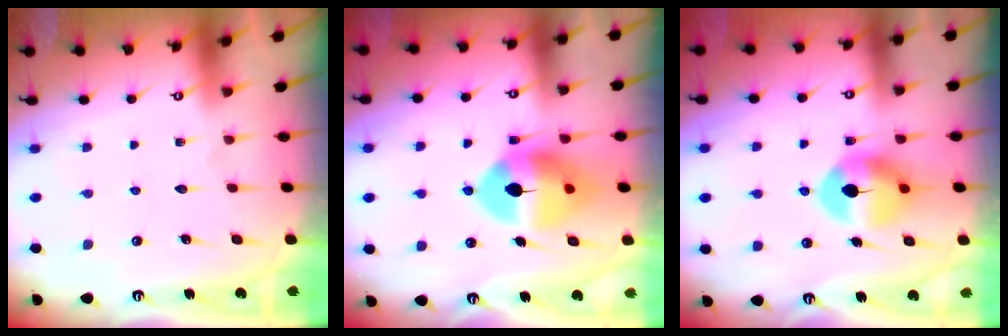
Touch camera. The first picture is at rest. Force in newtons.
{"total": 13.0, "press": 12.8, "slide": 2.1}
{"total": 8.4, "press": 8.3, "slide": 0.8}